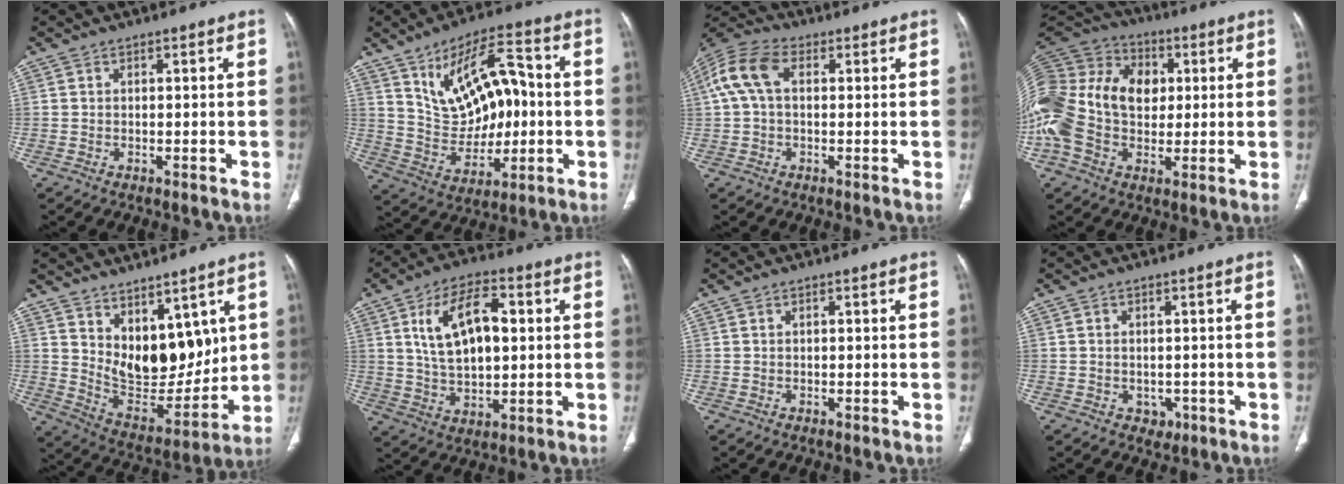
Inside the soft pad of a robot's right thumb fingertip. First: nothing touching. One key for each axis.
{"total": 16.2, "fx": 2.3, "fy": 9.3, "fz": 13.1, "tx": -0.173, "ty": 0.013, "tz": 0.050}
{"total": 9.4, "fx": 1.7, "fy": 5.8, "fz": 7.2, "tx": -0.159, "ty": 0.033, "tz": 0.028}
{"total": 26.6, "fx": 2.4, "fy": 18.8, "fz": 18.7, "tx": -0.427, "ty": 0.061, "tz": 0.050}
{"total": 14.6, "fx": 6.2, "fy": 8.2, "fz": 10.4, "tx": -0.115, "ty": -0.058, "tz": 0.132}
{"total": 14.1, "fx": 3.1, "fy": 7.6, "fz": 11.4, "tx": -0.186, "ty": 0.004, "tz": 0.057}
{"total": 0.0}
{"total": 2.6, "fx": -0.8, "fy": 2.3, "fz": 1.1, "tx": -0.001, "ty": 0.004, "tz": -0.003}